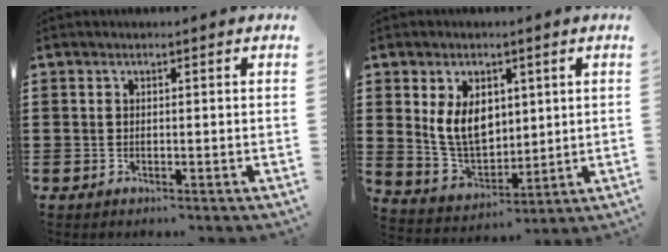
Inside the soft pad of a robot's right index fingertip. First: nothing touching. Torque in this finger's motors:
{"motor_torque": [0.80, 0.10, 0.38, 0.21]}